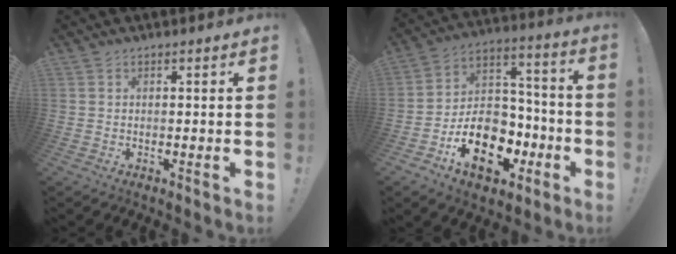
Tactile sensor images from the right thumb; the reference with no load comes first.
{"total": 19.3, "force": [-8.6, 13.6, 10.8], "torque": [-0.152, 0.051, -0.128]}